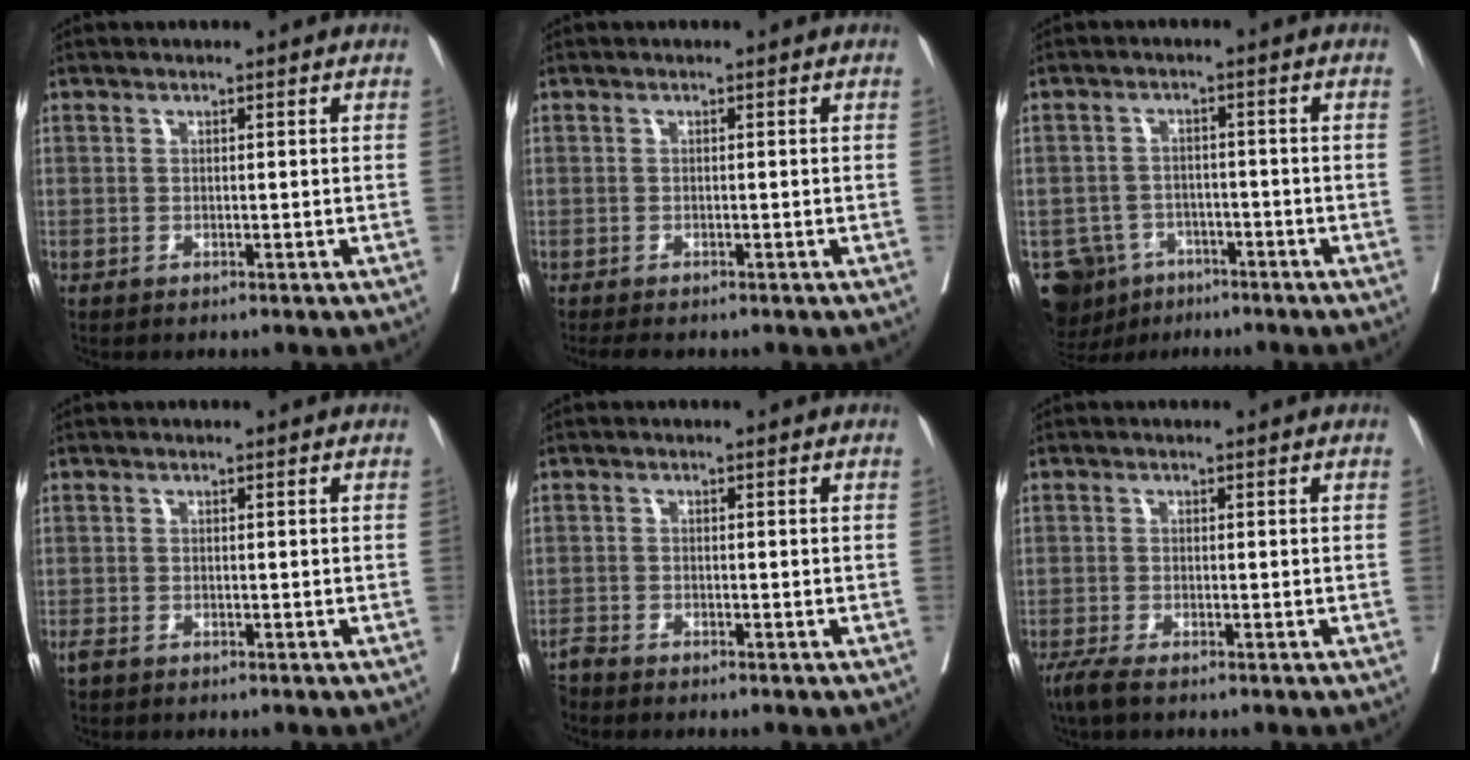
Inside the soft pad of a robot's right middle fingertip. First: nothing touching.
{"total": 2.4, "force": [-2.1, 0.6, 1.1], "torque": [-0.018, -0.007, -0.029]}
{"total": 7.9, "force": [-5.1, 5.8, 1.5], "torque": [-0.031, 0.004, -0.074]}
{"total": 1.5, "force": [-1.1, 0.8, 0.7], "torque": [-0.020, -0.004, -0.018]}
{"total": 1.6, "force": [-1.6, -0.1, 0.0], "torque": [0.002, -0.006, -0.033]}
{"total": 2.5, "force": [-1.9, 0.2, 1.5], "torque": [-0.035, -0.009, -0.040]}